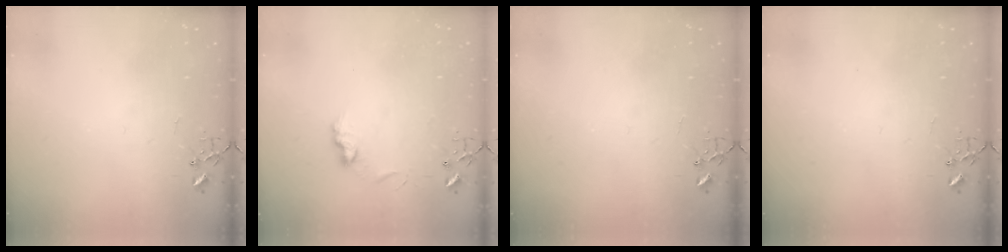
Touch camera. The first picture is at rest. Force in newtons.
{"total": 7.6, "press": 7.6, "slide": 0.7}
{"total": 0.0}
{"total": 0.0}